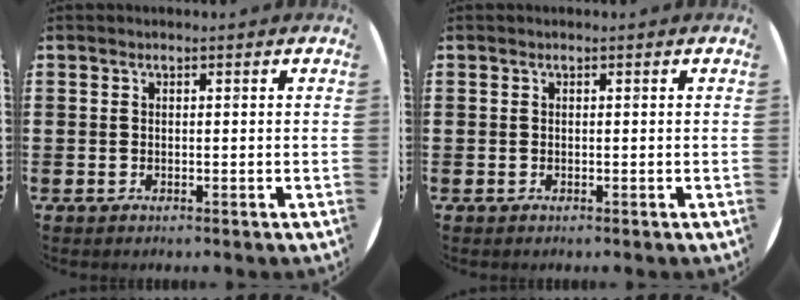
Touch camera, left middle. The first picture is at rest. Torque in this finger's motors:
{"motor_torque": [-0.01, 0.01, 0.00, 0.00]}